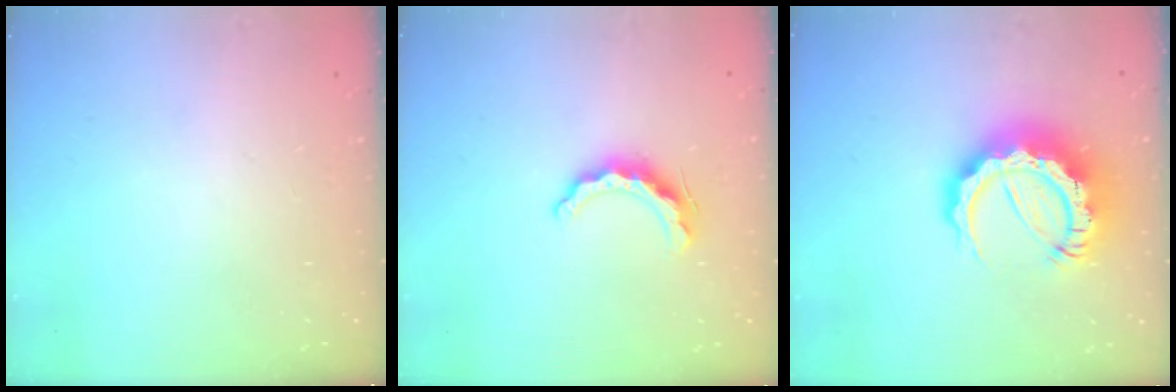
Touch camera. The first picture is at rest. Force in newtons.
{"total": 8.8, "press": 8.7, "slide": 0.4}
{"total": 15.0, "press": 14.9, "slide": 1.5}